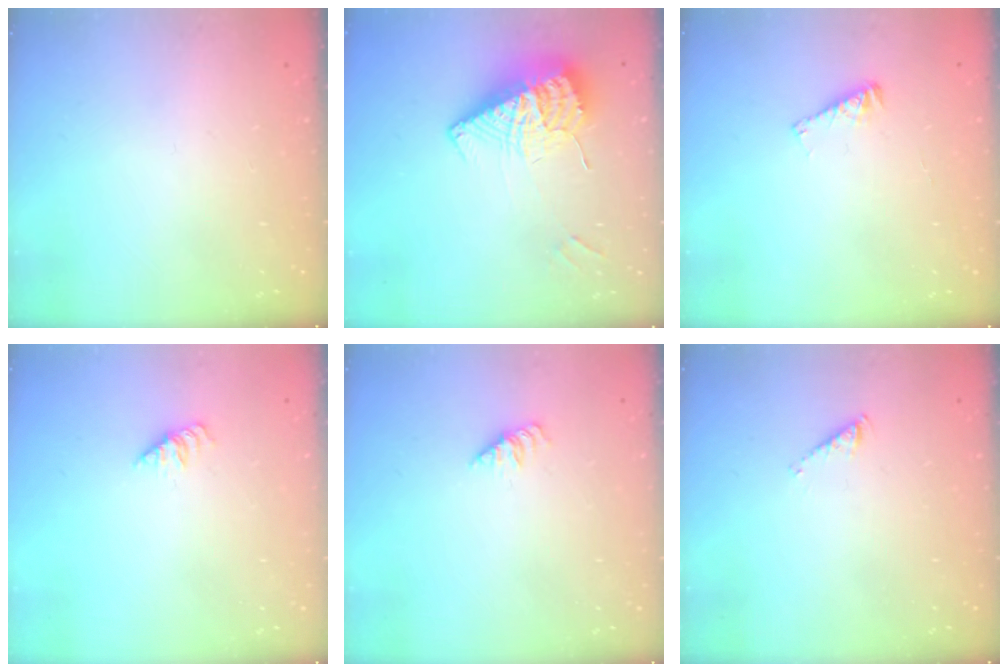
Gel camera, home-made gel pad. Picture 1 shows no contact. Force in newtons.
{"total": 12.8, "press": 12.7, "slide": 1.6}
{"total": 3.6, "press": 3.6, "slide": 0.3}
{"total": 1.4, "press": 1.4, "slide": 0.3}
{"total": 1.4, "press": 1.4, "slide": 0.3}
{"total": 2.8, "press": 2.8, "slide": 0.5}